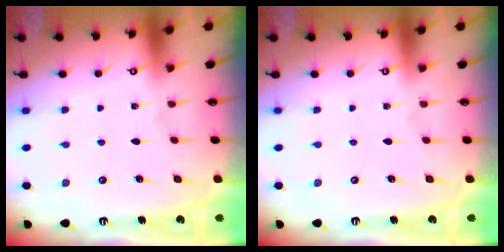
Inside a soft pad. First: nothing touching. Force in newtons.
{"total": 0.0}